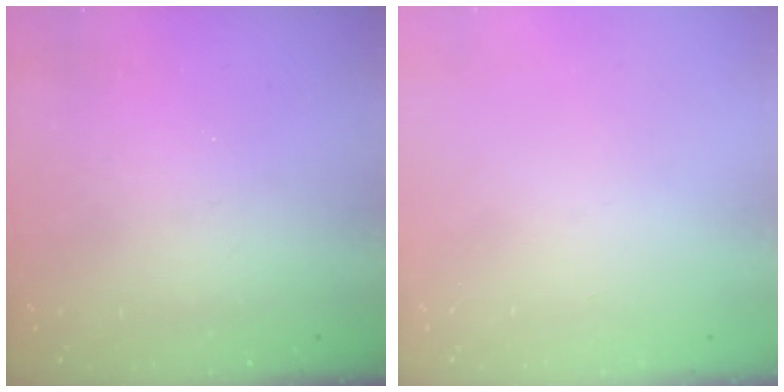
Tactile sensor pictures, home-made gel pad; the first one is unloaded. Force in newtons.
{"total": 0.0}